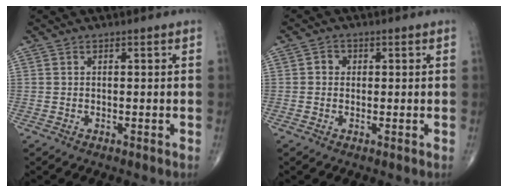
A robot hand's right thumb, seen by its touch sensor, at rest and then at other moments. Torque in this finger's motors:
{"motor_torque": [-0.19, 0.11, 0.07, -0.06, 0.00]}